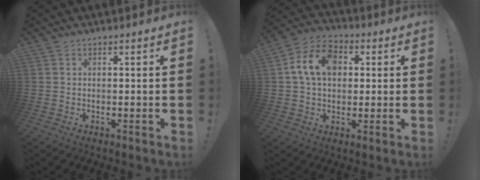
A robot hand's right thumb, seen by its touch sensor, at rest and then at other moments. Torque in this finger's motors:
{"motor_torque": [0.54, 0.53, 0.15, 0.12, 0.05]}